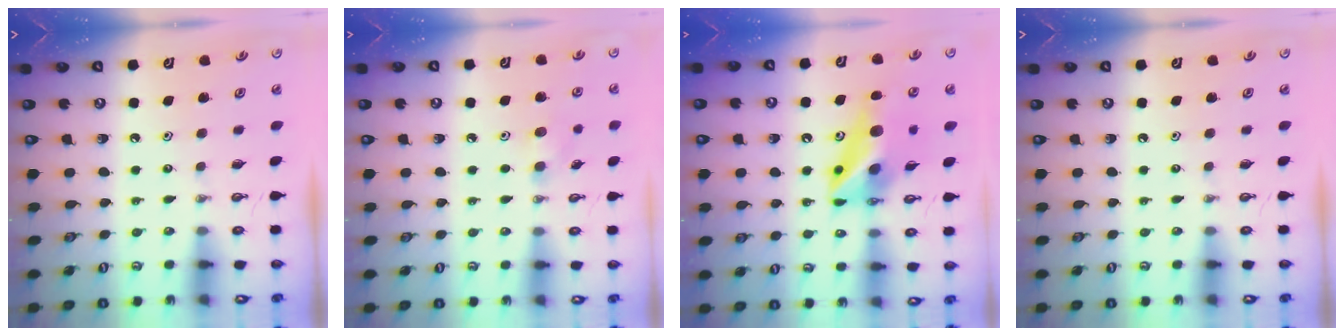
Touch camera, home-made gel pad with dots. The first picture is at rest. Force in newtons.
{"total": 7.2, "press": 7.1, "slide": 0.9}
{"total": 12.5, "press": 12.3, "slide": 1.9}
{"total": 0.0}